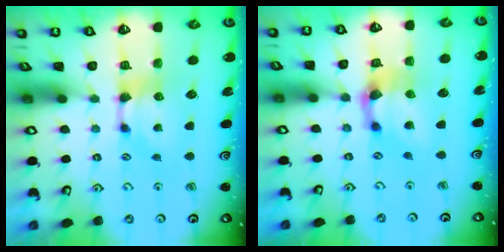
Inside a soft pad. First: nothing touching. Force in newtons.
{"total": 3.9, "press": 3.2, "slide": 2.1}